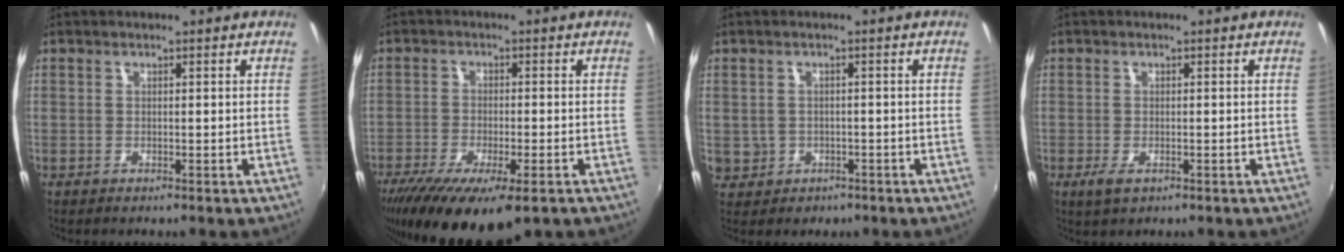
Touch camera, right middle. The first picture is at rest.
{"total": 15.6, "force": [-10.4, 4.2, 10.8], "torque": [-0.214, -0.063, -0.164]}
{"total": 5.0, "force": [-0.9, 4.7, 1.4], "torque": [-0.045, 0.000, 0.001]}
{"total": 2.2, "force": [-1.1, 0.7, 1.8], "torque": [-0.034, -0.010, -0.019]}